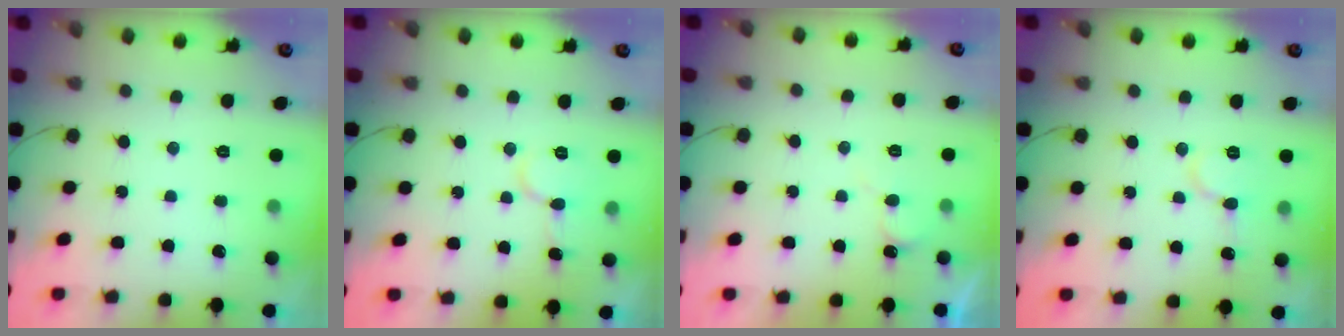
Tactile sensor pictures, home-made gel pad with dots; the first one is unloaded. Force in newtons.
{"total": 7.2, "press": 7.2, "slide": 0.7}
{"total": 4.7, "press": 4.6, "slide": 0.5}
{"total": 6.7, "press": 6.7, "slide": 0.7}